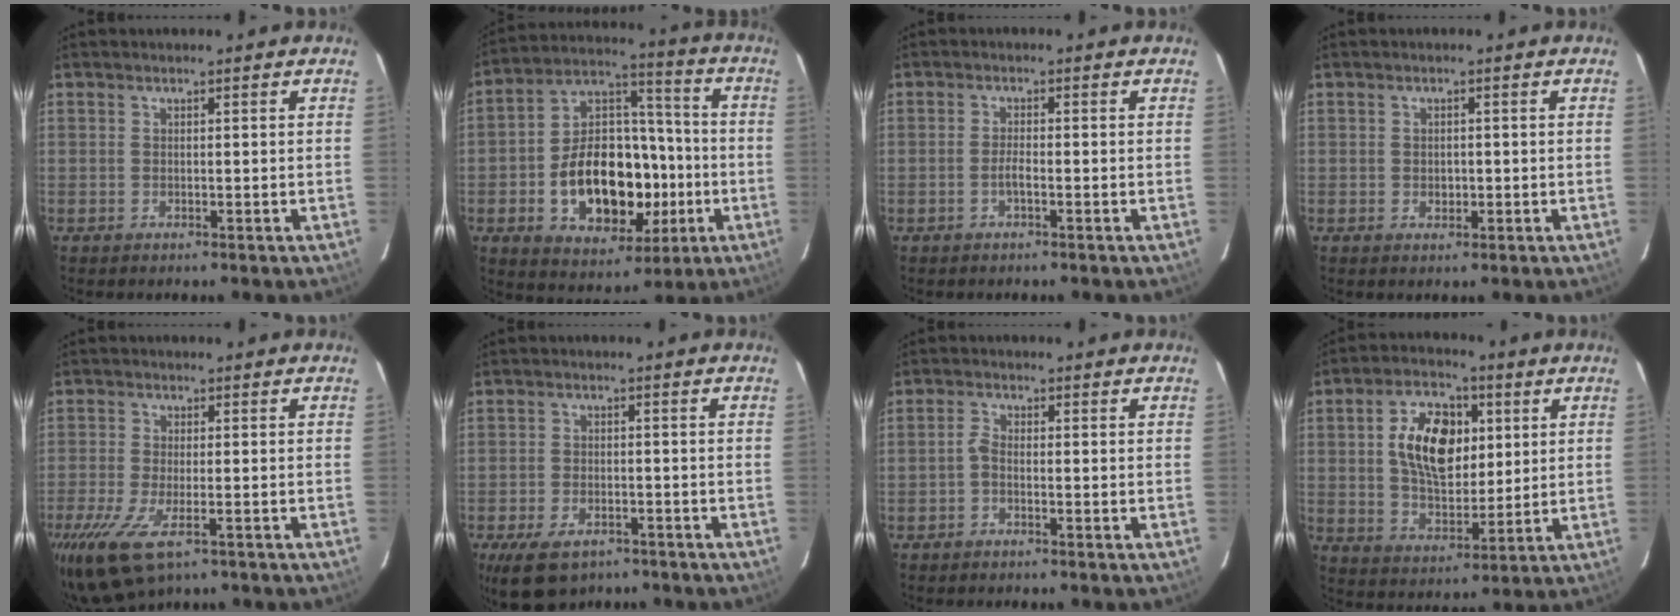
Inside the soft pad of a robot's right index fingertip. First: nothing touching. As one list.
[{"total": 20.4, "force": [-4.8, 13.2, 14.8], "torque": [-0.278, 0.040, -0.058]}, {"total": 1.7, "force": [-0.8, 0.3, 1.5], "torque": [-0.031, 0.002, -0.017]}, {"total": 1.8, "force": [-0.2, 1.6, 0.9], "torque": [-0.012, 0.002, -0.002]}, {"total": 9.8, "force": [-6.1, 3.3, 6.9], "torque": [-0.161, -0.036, -0.107]}, {"total": 9.4, "force": [-6.3, 4.9, 4.9], "torque": [-0.116, -0.014, -0.102]}, {"total": 1.4, "force": [-0.9, 0.5, 1.0], "torque": [-0.026, 0.005, -0.021]}, {"total": 13.8, "force": [3.1, 8.3, 10.5], "torque": [-0.186, 0.019, 0.060]}]